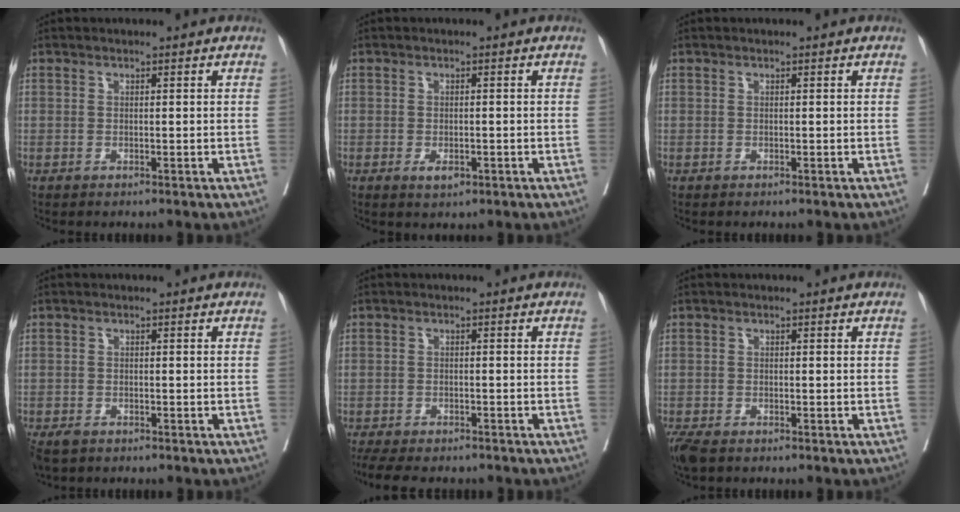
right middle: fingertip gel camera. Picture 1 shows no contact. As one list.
[{"total": 2.3, "force": [-1.0, 1.1, 1.7], "torque": [-0.025, 0.000, -0.011]}, {"total": 0.0}, {"total": 3.8, "force": [-2.8, 2.0, 1.7], "torque": [-0.034, -0.008, -0.047]}, {"total": 10.4, "force": [-8.8, 3.2, 4.4], "torque": [-0.076, -0.007, -0.124]}, {"total": 4.4, "force": [-3.2, 1.8, 2.4], "torque": [-0.051, -0.013, -0.058]}]